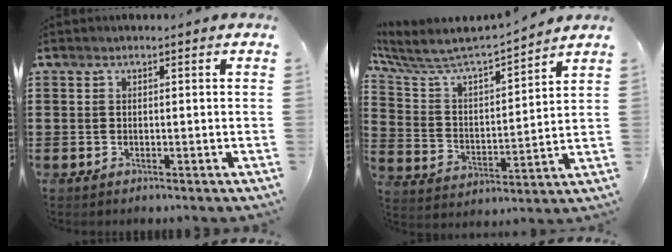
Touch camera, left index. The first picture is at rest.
{"total": 5.9, "force": [5.5, 0.6, 2.0], "torque": [-0.069, -0.046, 0.086]}